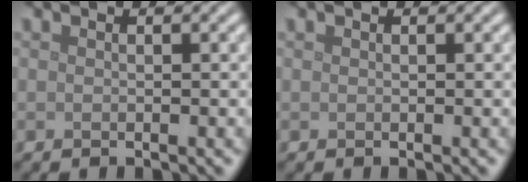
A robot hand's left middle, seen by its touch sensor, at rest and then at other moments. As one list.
[{"total": 0.0}]